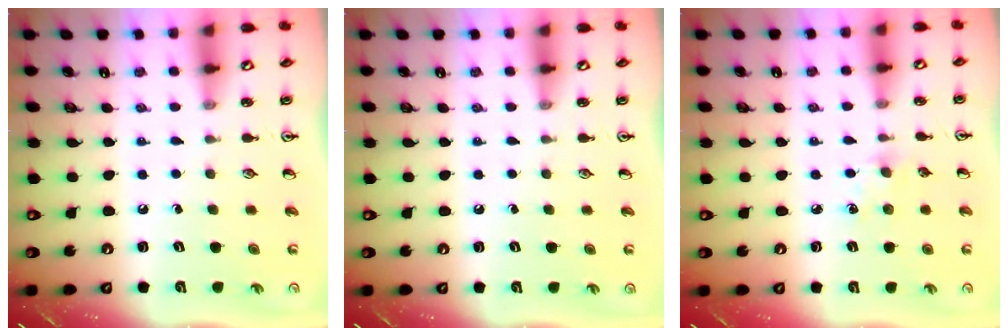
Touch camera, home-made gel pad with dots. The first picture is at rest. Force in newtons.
{"total": 0.0}
{"total": 5.1, "press": 5.0, "slide": 0.8}